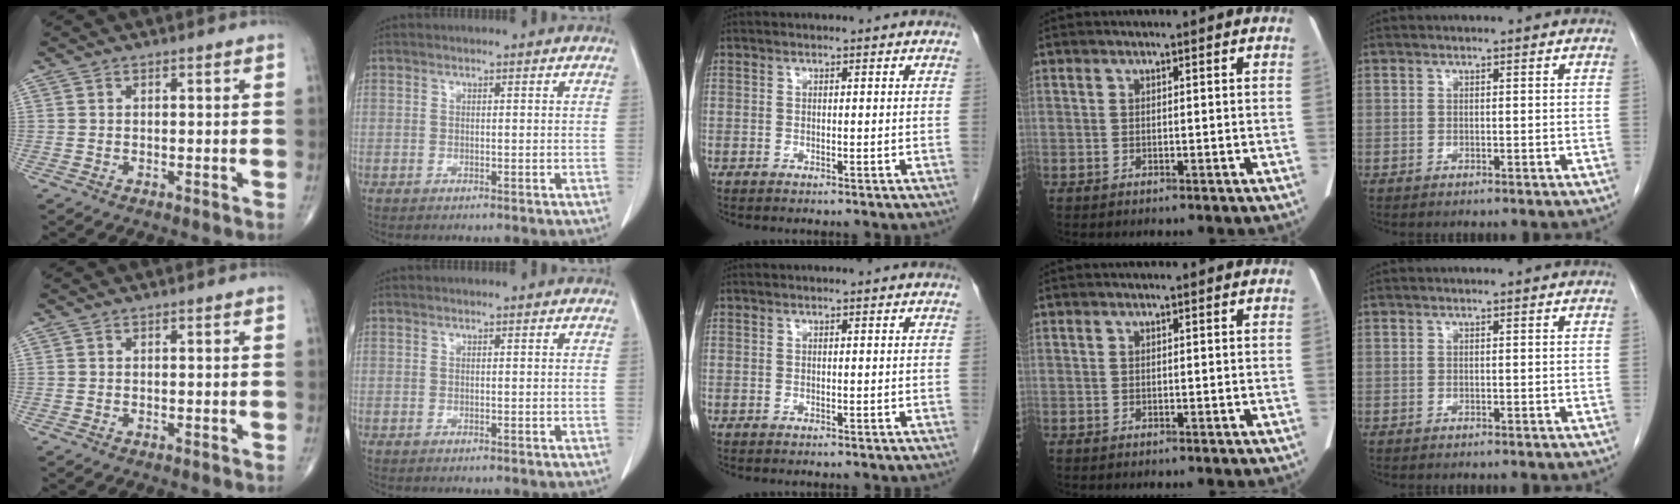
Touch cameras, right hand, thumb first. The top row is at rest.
{}